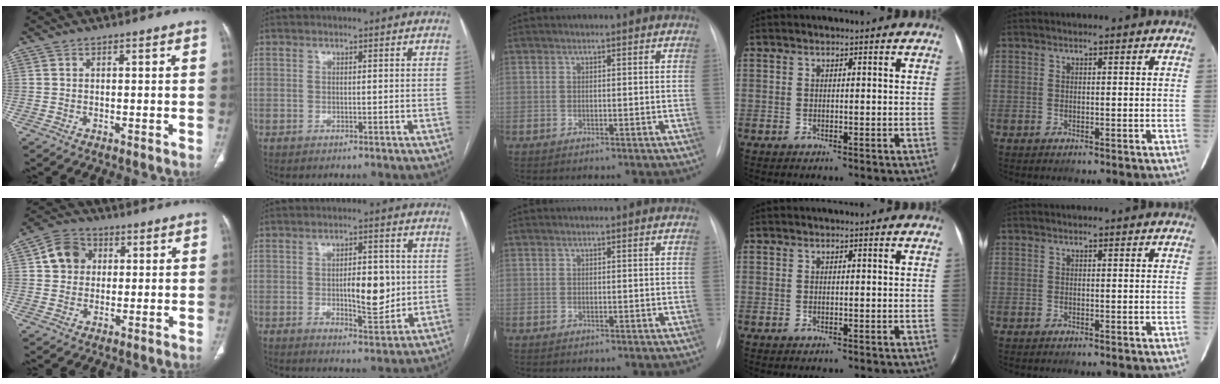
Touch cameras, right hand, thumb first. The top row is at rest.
{"thumb": {"total": 7.7, "force": [1.8, 6.7, 3.5], "torque": [-0.042, 0.006, 0.023]}, "index": {"total": 7.9, "force": [-0.2, 2.9, 7.3], "torque": [-0.106, -0.004, 0.004]}}